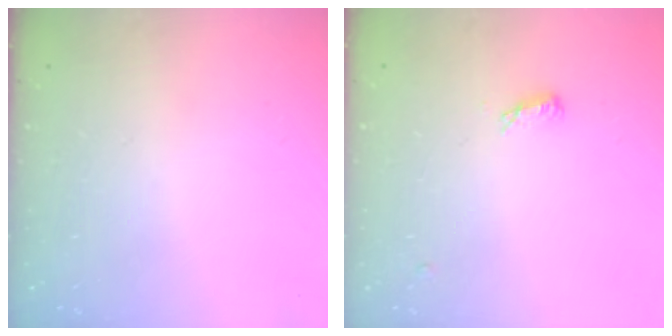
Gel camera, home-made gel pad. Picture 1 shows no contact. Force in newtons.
{"total": 6.1, "press": 5.8, "slide": 1.6}